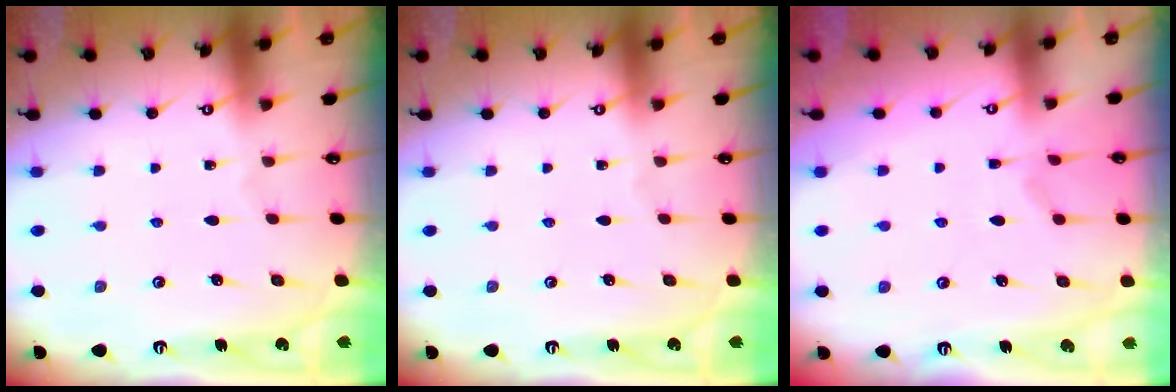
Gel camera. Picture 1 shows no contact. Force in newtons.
{"total": 0.0}
{"total": 1.1, "press": 0.1, "slide": 1.1}